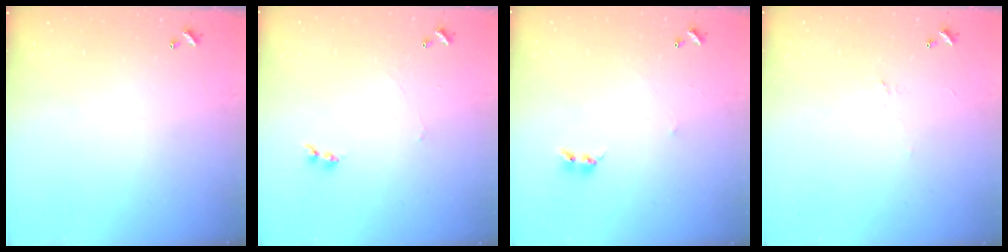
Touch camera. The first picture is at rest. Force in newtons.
{"total": 1.3, "press": 1.2, "slide": 0.4}
{"total": 2.5, "press": 2.4, "slide": 0.6}
{"total": 0.5, "press": 0.0, "slide": 0.5}